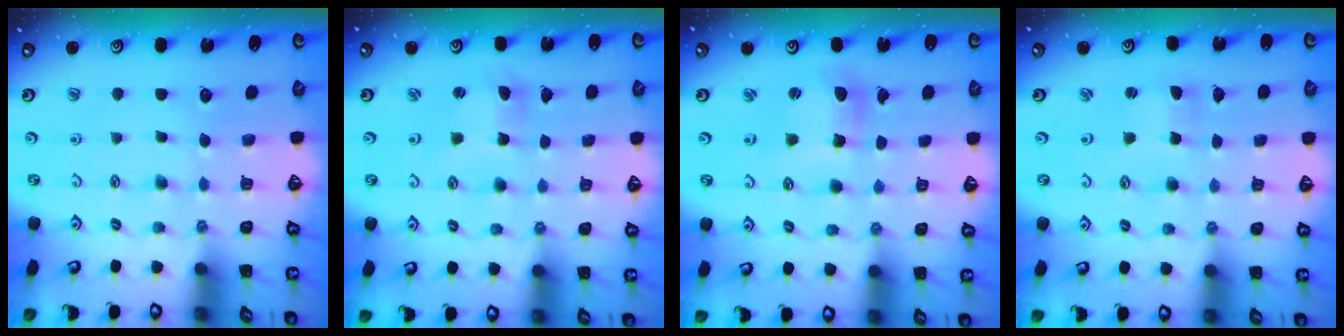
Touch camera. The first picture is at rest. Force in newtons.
{"total": 2.3, "press": 2.2, "slide": 0.3}
{"total": 8.1, "press": 8.0, "slide": 1.0}
{"total": 1.1, "press": 1.1, "slide": 0.2}